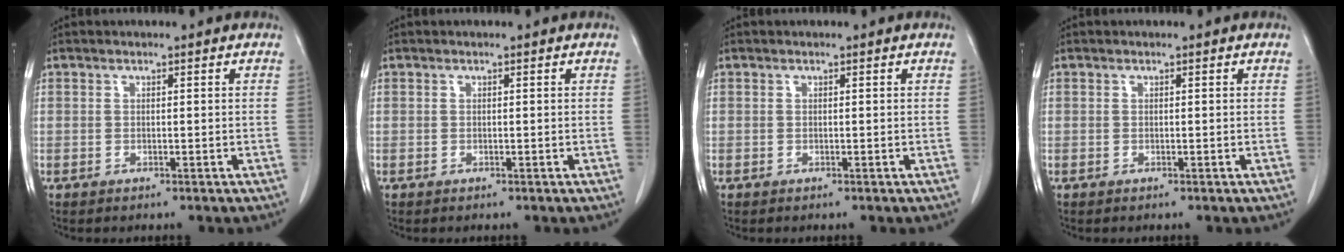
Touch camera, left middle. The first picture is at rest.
{"total": 0.0}
{"total": 0.0}
{"total": 0.0}